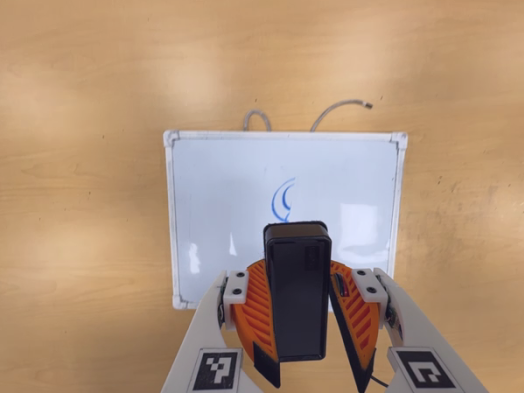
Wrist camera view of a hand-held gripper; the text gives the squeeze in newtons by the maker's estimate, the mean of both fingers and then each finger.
{"total": 8.4, "left": 8.8, "right": 8.0}